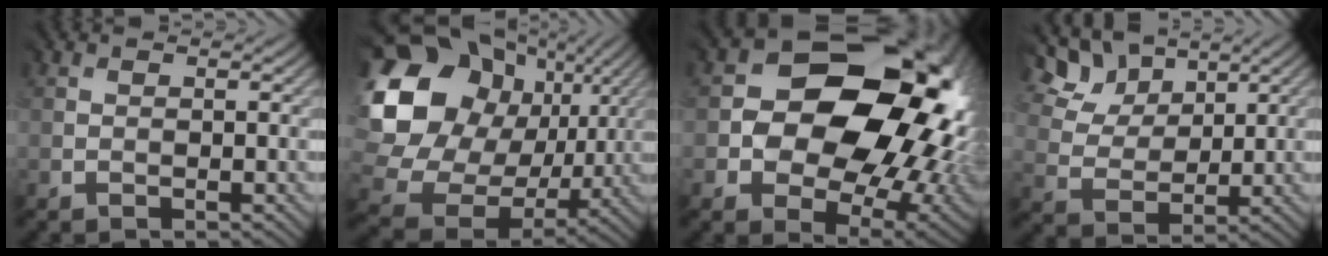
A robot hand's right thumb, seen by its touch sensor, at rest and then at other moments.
{"total": 20.8, "force": [4.8, 17.4, 10.3], "torque": [-0.307, -0.003, 0.115]}
{"total": 17.7, "force": [2.9, 13.4, 11.2], "torque": [-0.156, -0.003, 0.063]}
{"total": 11.9, "force": [8.4, 6.7, 5.2], "torque": [-0.176, 0.018, 0.158]}